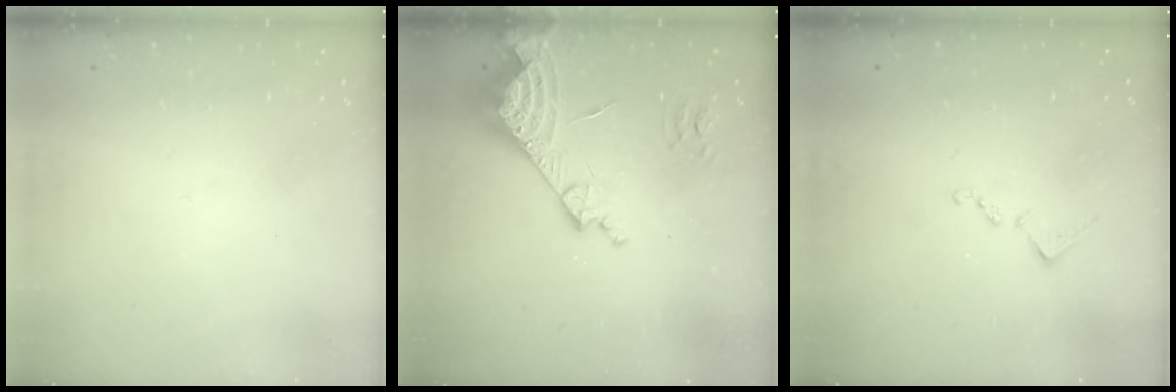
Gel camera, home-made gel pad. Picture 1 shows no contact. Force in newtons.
{"total": 14.8, "press": 14.8, "slide": 1.6}
{"total": 8.4, "press": 8.3, "slide": 0.6}